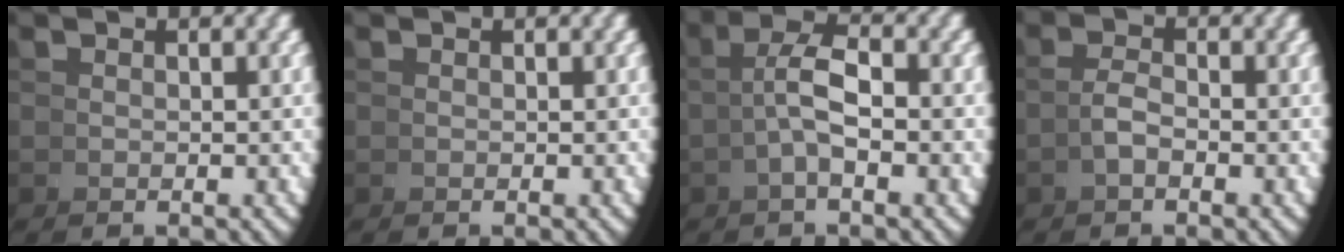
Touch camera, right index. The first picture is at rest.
{"total": 0.0}
{"total": 3.6, "force": [0.9, 0.9, 3.4], "torque": [-0.055, 0.005, 0.011]}
{"total": 1.2, "force": [-0.7, -0.3, 0.9], "torque": [-0.020, -0.003, -0.009]}